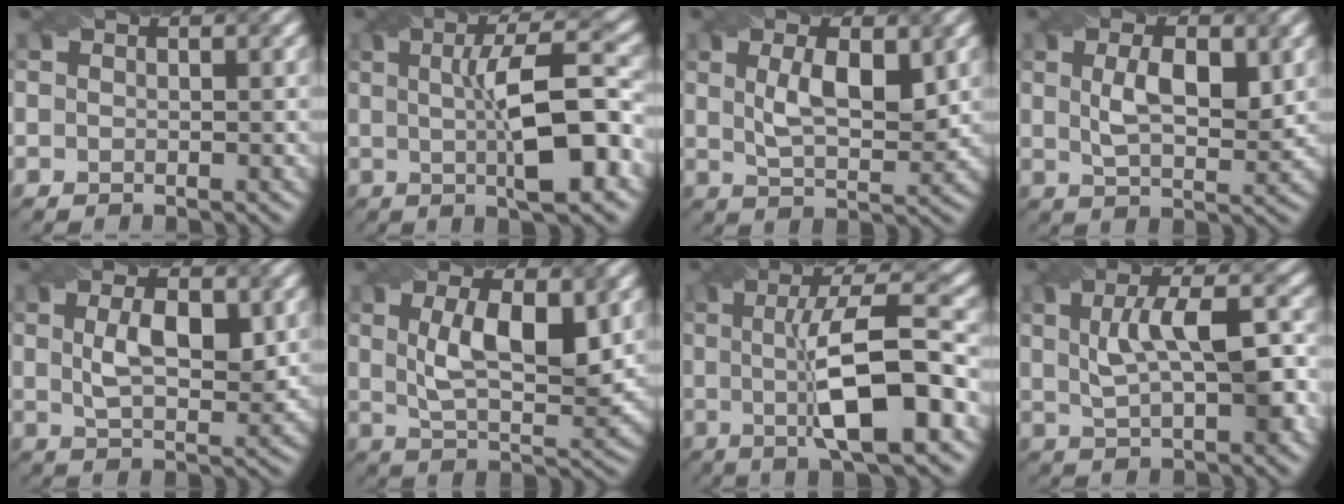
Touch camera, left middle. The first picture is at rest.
{"total": 8.2, "force": [0.1, 1.9, 8.0], "torque": [-0.116, 0.009, 0.000]}
{"total": 5.2, "force": [1.4, 2.1, 4.6], "torque": [-0.091, -0.002, 0.028]}
{"total": 5.0, "force": [1.2, 2.2, 4.3], "torque": [-0.086, -0.002, 0.024]}
{"total": 5.0, "force": [1.1, 2.3, 4.3], "torque": [-0.084, -0.001, 0.022]}
{"total": 7.5, "force": [1.8, 2.8, 6.7], "torque": [-0.122, 0.000, 0.035]}
{"total": 10.0, "force": [-0.7, 2.4, 9.6], "torque": [-0.143, 0.006, -0.011]}
{"total": 7.0, "force": [1.0, 2.6, 6.4], "torque": [-0.112, 0.007, 0.017]}